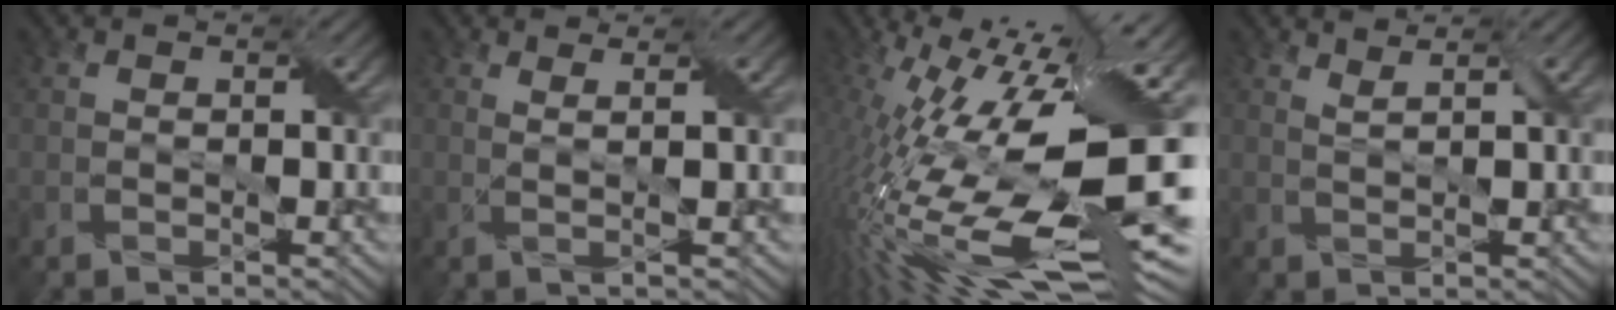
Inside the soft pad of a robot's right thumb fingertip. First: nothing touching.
{"total": 2.4, "force": [1.1, 0.3, 2.1], "torque": [-0.041, 0.005, 0.001]}
{"total": 19.2, "force": [-0.7, 6.1, 18.2], "torque": [-0.336, -0.015, -0.002]}
{"total": 1.8, "force": [1.5, 0.1, 1.0], "torque": [-0.022, 0.003, 0.028]}